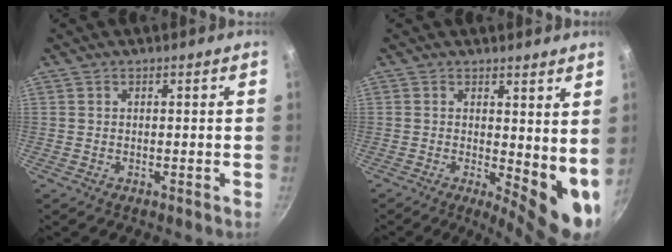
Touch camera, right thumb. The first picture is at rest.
{"total": 9.7, "force": [1.0, 3.9, 8.8], "torque": [-0.098, -0.022, 0.020]}